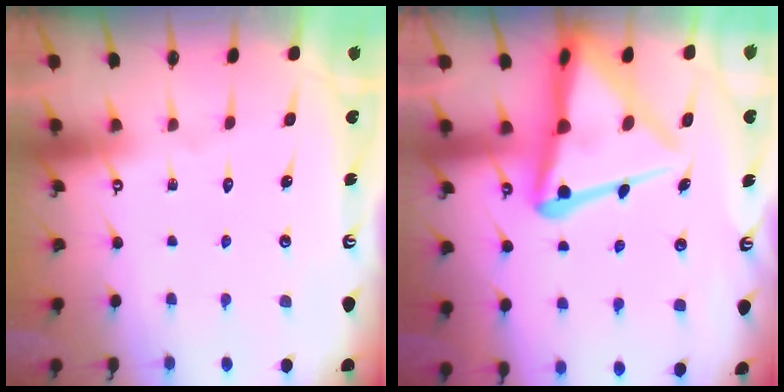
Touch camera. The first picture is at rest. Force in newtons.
{"total": 14.9, "press": 14.8, "slide": 1.5}